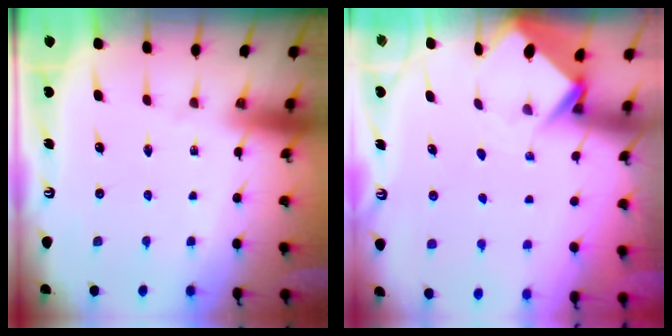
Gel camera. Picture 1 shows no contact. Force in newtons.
{"total": 3.8, "press": 3.8, "slide": 0.1}